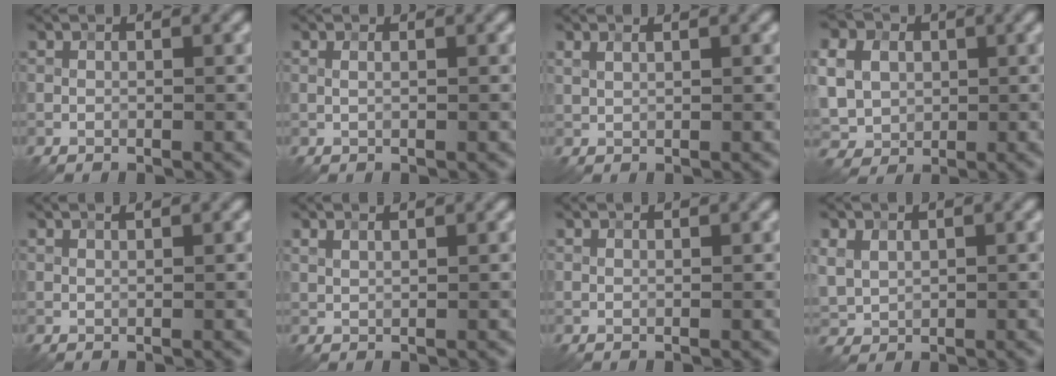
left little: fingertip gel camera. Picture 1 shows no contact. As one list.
[{"total": 0.7, "force": [0.4, 0.2, 0.5], "torque": [-0.008, -0.008, 0.001]}, {"total": 1.2, "force": [1.0, 0.3, 0.6], "torque": [-0.016, -0.001, 0.015]}, {"total": 11.4, "force": [3.3, 9.5, 5.4], "torque": [-0.134, 0.019, 0.048]}, {"total": 0.8, "force": [0.7, 0.0, 0.4], "torque": [-0.006, -0.003, 0.009]}, {"total": 1.6, "force": [1.4, 0.4, 0.7], "torque": [-0.014, -0.001, 0.018]}, {"total": 0.8, "force": [0.8, 0.0, 0.2], "torque": [-0.008, -0.003, 0.006]}, {"total": 2.2, "force": [1.1, 1.6, 1.0], "torque": [-0.026, -0.001, 0.025]}]